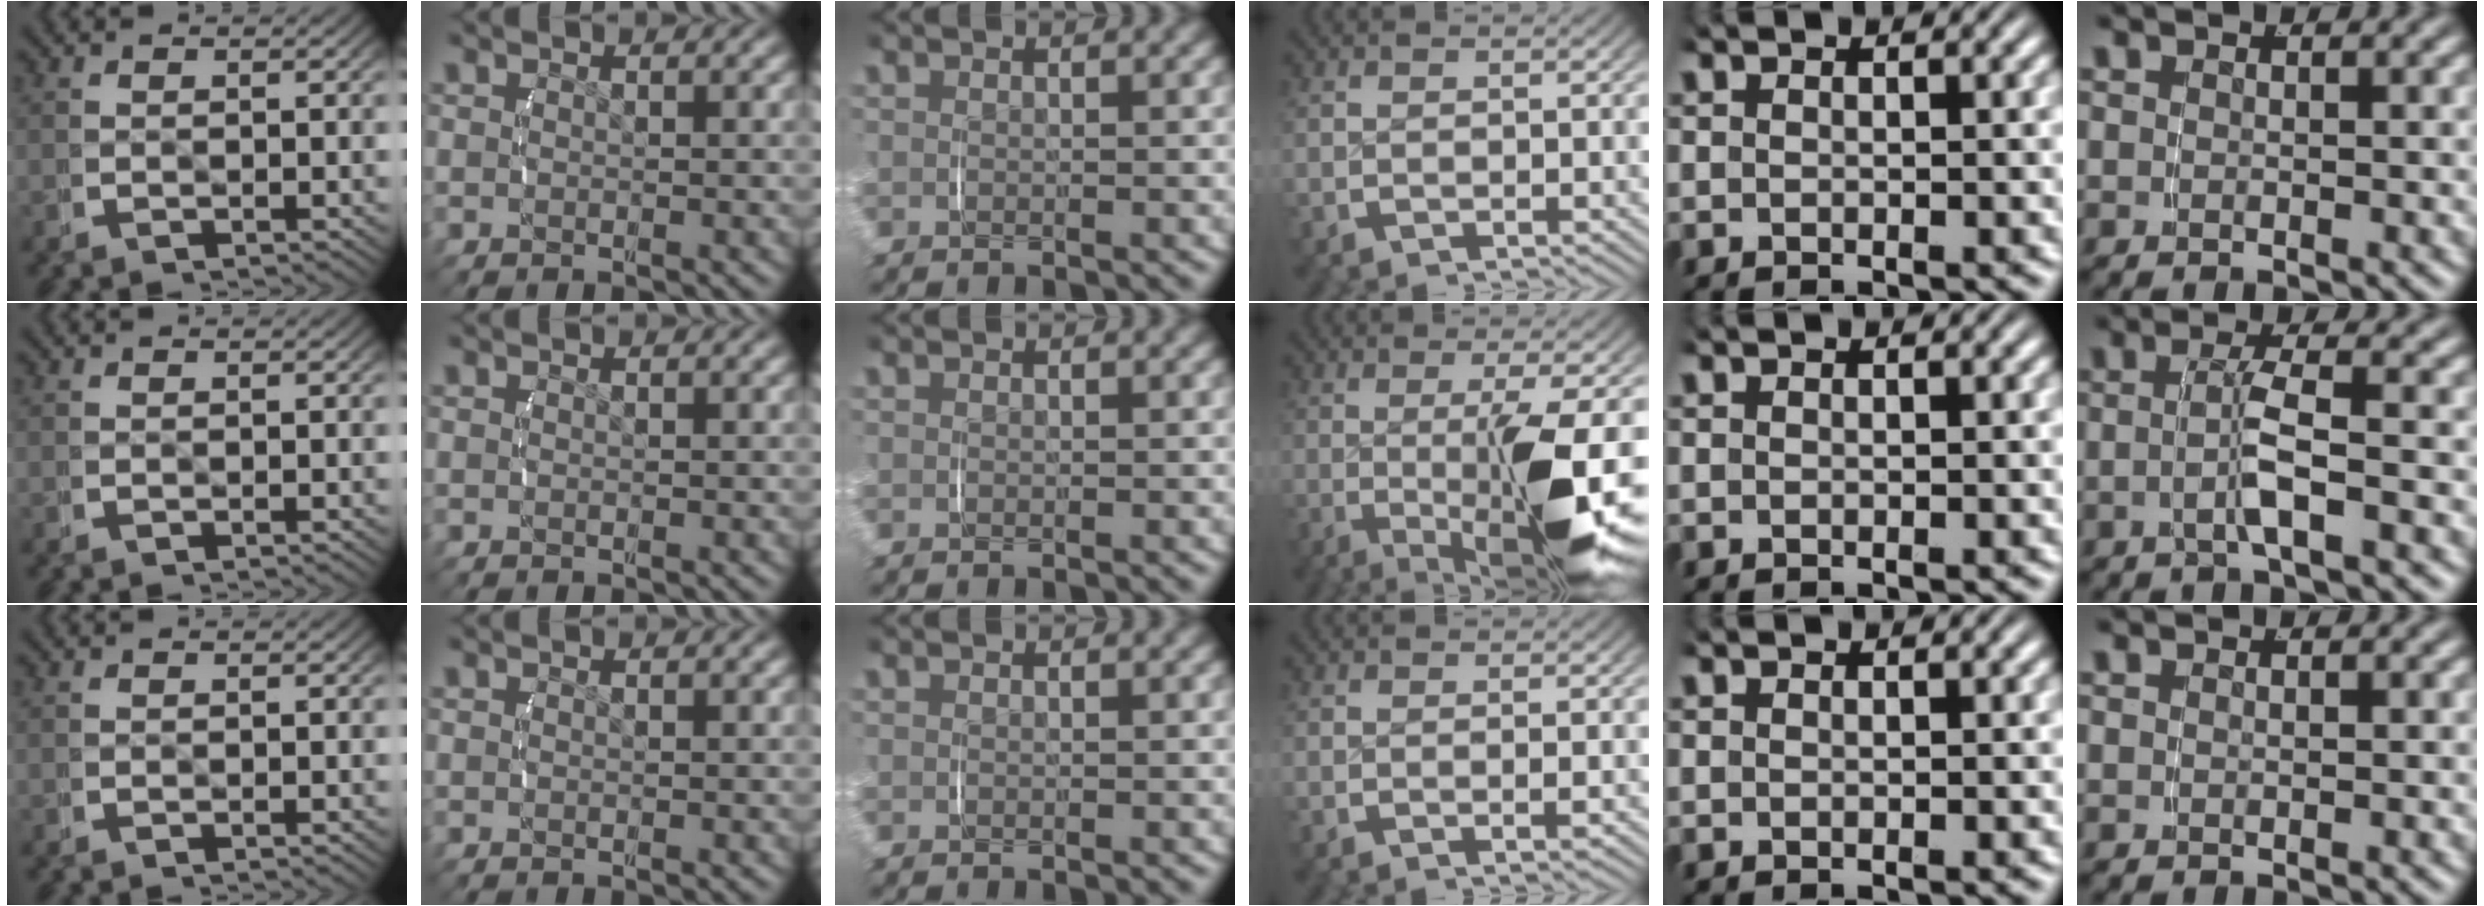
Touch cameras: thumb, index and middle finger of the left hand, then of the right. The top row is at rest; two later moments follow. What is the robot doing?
{"motion": "lift_and_place", "object": "jar lid"}